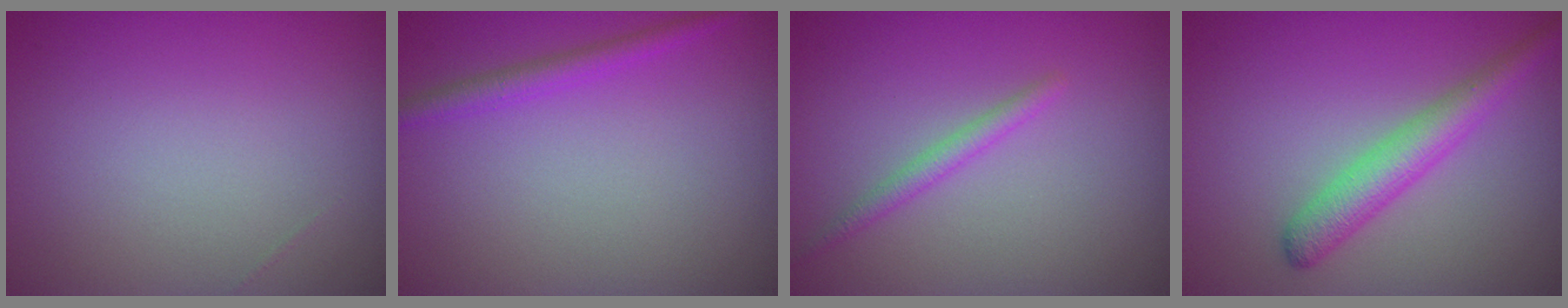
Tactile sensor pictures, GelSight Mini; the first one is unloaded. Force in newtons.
{"total": 1.8, "press": 1.8, "slide": 0.2}
{"total": 1.4, "press": 1.4, "slide": 0.1}
{"total": 2.8, "press": 2.8, "slide": 0.2}